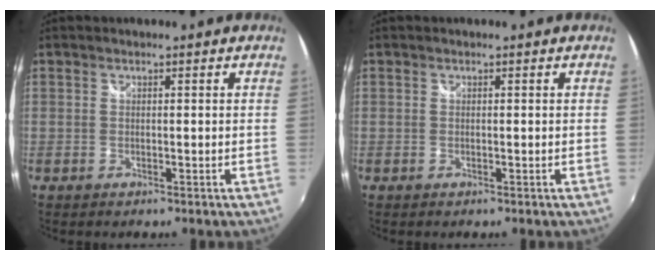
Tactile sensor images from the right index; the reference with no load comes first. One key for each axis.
{"total": 0.0}